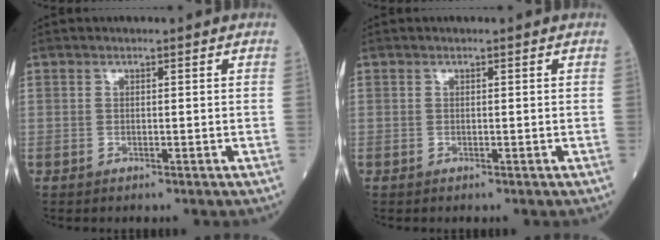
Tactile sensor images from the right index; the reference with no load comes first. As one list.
[{"total": 0.0}]